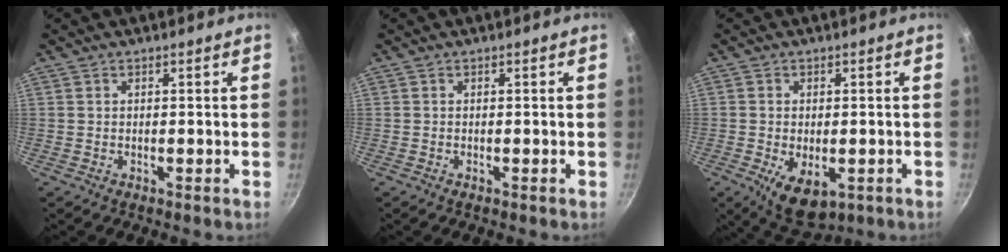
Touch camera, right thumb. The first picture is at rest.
{"total": 0.0}
{"total": 8.2, "force": [-2.5, 4.6, 6.3], "torque": [-0.090, -0.008, -0.024]}